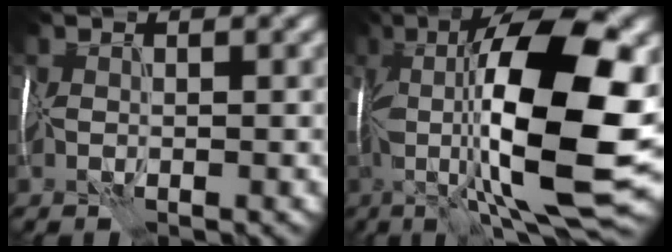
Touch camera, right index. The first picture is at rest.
{"total": 16.7, "force": [0.5, 4.7, 16.0], "torque": [-0.266, 0.010, 0.013]}